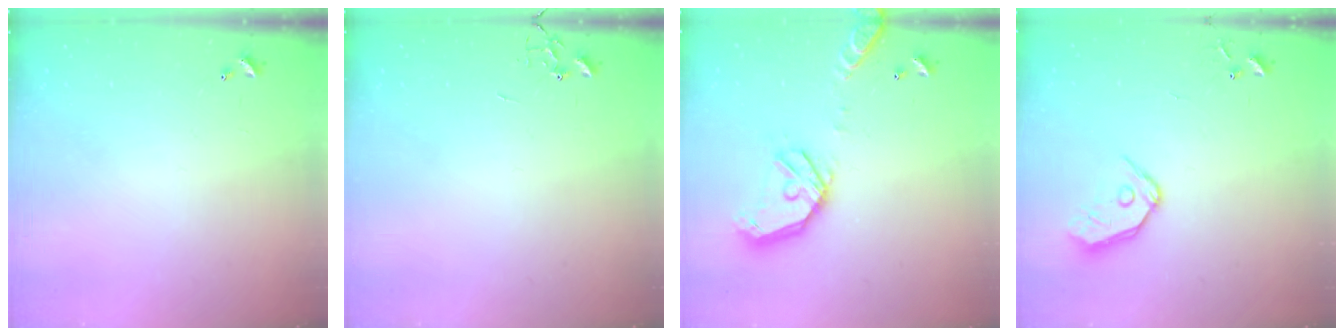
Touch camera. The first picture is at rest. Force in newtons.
{"total": 0.0}
{"total": 16.2, "press": 16.0, "slide": 2.7}
{"total": 9.8, "press": 9.7, "slide": 1.3}